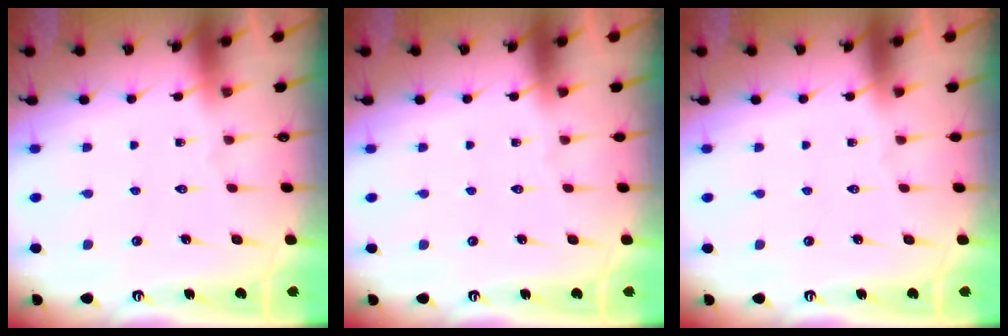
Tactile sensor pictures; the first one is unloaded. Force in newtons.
{"total": 0.0}
{"total": 0.0}